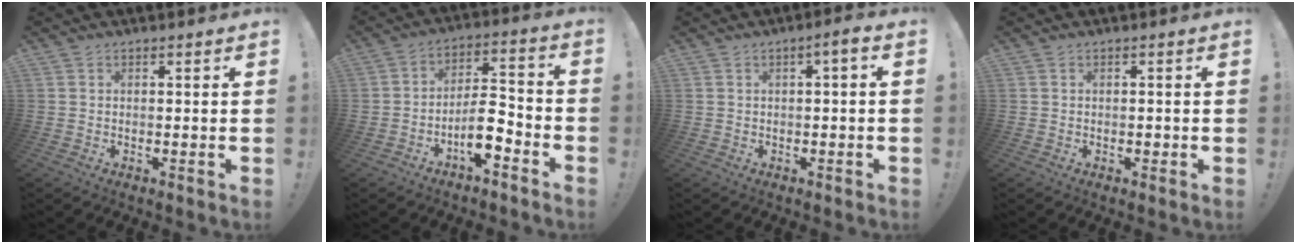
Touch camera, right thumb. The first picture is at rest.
{"total": 10.1, "force": [-5.6, 4.4, 7.1], "torque": [-0.124, 0.038, -0.097]}
{"total": 3.1, "force": [-0.5, 0.3, 3.0], "torque": [-0.046, 0.003, -0.013]}
{"total": 0.9, "force": [-0.5, 0.6, 0.4], "torque": [-0.005, 0.001, -0.007]}